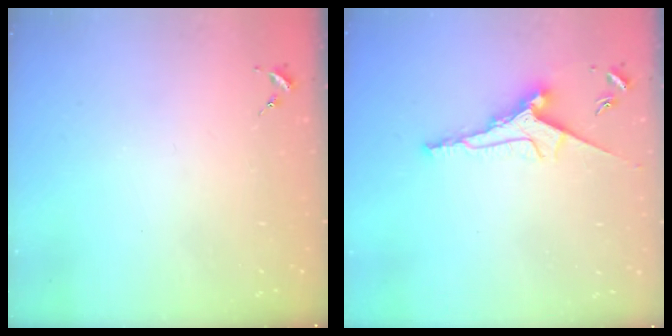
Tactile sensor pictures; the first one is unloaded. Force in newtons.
{"total": 9.5, "press": 9.5, "slide": 0.6}